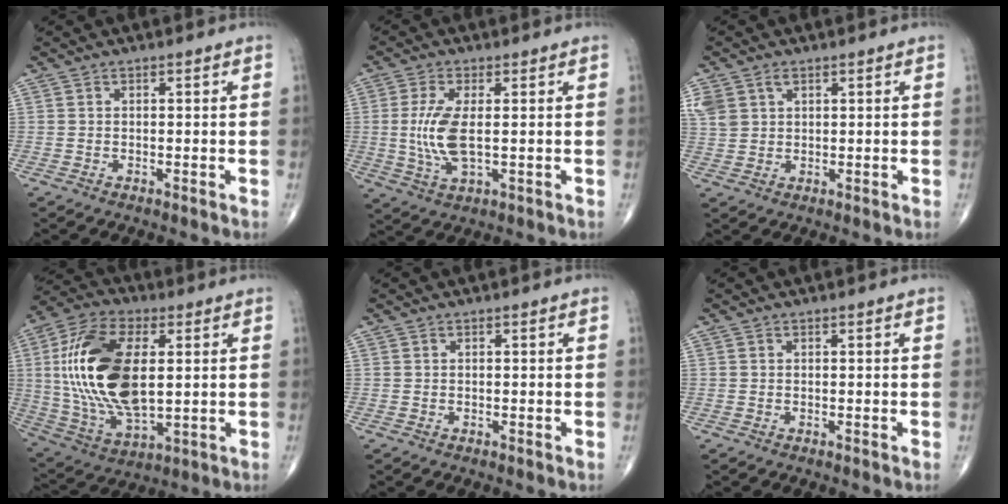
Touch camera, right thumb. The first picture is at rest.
{"total": 8.2, "force": [0.2, 3.1, 7.6], "torque": [-0.177, -0.010, 0.008]}
{"total": 7.0, "force": [3.1, 5.1, 3.6], "torque": [-0.088, 0.003, 0.070]}
{"total": 22.5, "force": [2.9, 11.5, 19.2], "torque": [-0.385, -0.010, 0.055]}
{"total": 0.0}
{"total": 0.0}